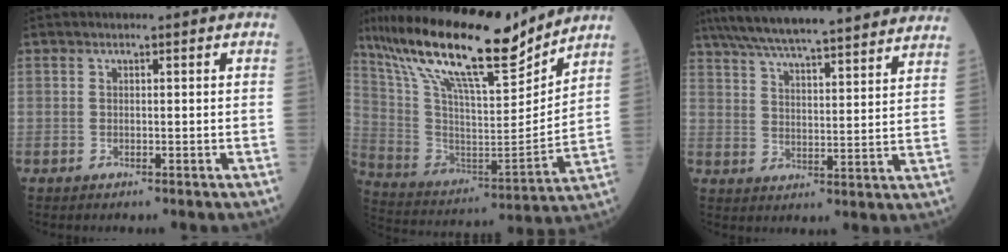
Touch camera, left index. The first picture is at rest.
{"total": 23.4, "force": [18.5, 3.6, 13.9], "torque": [-0.262, 0.005, 0.323]}
{"total": 27.7, "force": [24.2, 3.4, 13.1], "torque": [-0.215, 0.017, 0.326]}